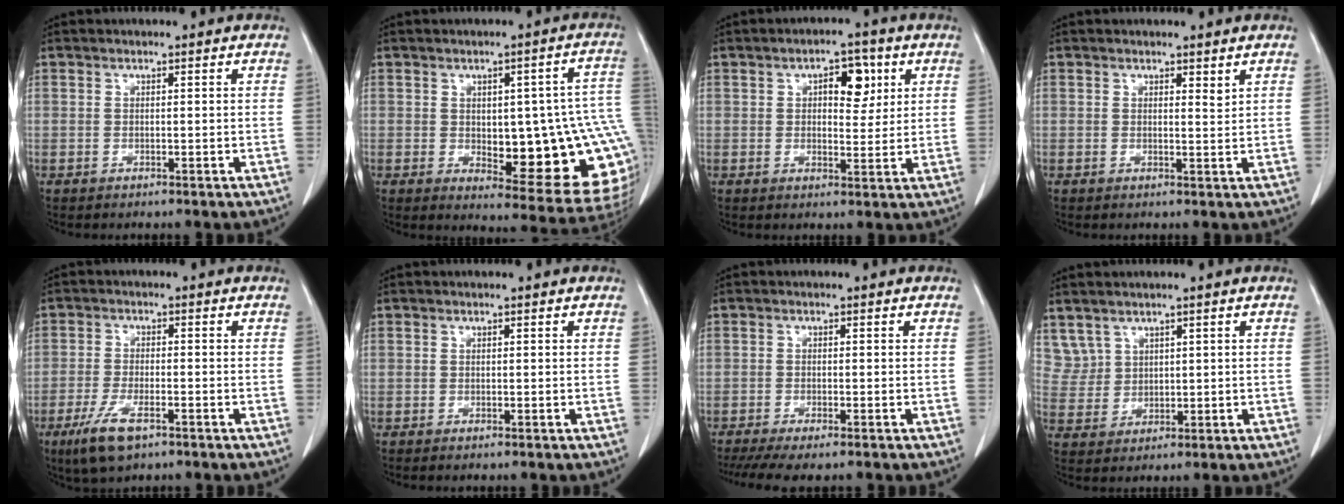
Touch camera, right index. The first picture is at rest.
{"total": 19.7, "force": [-2.3, 6.0, 18.6], "torque": [-0.158, 0.021, -0.001]}
{"total": 5.8, "force": [2.1, 2.9, 4.6], "torque": [-0.064, 0.010, 0.031]}
{"total": 1.1, "force": [0.9, 0.2, 0.7], "torque": [-0.012, -0.008, 0.013]}
{"total": 6.8, "force": [-4.1, 1.9, 5.2], "torque": [-0.111, -0.014, -0.071]}
{"total": 0.6, "force": [-0.4, 0.0, 0.4], "torque": [-0.010, -0.002, -0.008]}
{"total": 8.4, "force": [-6.9, 1.2, 4.7], "torque": [-0.067, -0.011, -0.107]}
{"total": 3.9, "force": [2.6, 2.9, 0.0], "torque": [0.002, 0.007, 0.061]}